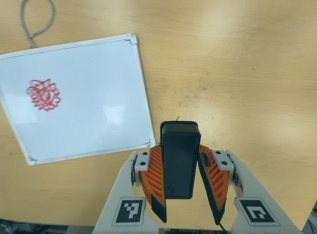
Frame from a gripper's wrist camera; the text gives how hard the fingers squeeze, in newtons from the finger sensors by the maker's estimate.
{"total": 5.3, "left": 4.7, "right": 5.8}